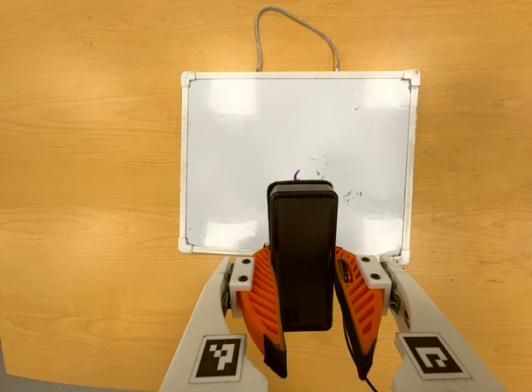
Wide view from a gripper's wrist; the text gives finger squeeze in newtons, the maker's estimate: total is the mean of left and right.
{"total": 9.2, "left": 7.7, "right": 10.8}